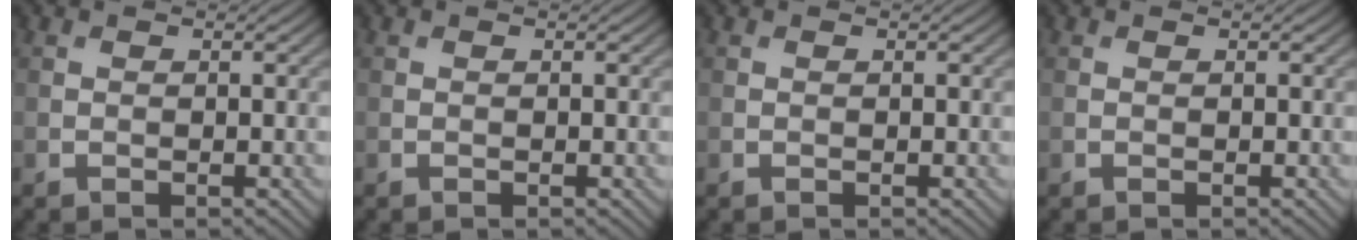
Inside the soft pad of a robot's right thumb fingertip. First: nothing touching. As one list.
[{"total": 0.0}, {"total": 0.0}, {"total": 0.0}]